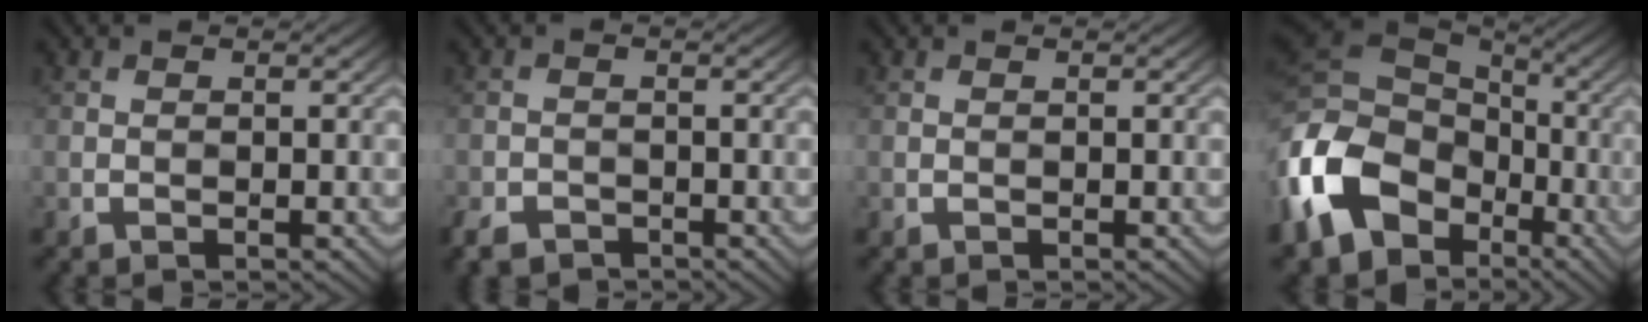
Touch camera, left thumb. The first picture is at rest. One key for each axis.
{"total": 3.2, "fx": -2.5, "fy": 1.7, "fz": 1.1, "tx": -0.023, "ty": -0.009, "tz": -0.053}
{"total": 0.0}
{"total": 16.3, "fx": -5.6, "fy": 12.2, "fz": 9.3, "tx": -0.254, "ty": -0.020, "tz": -0.113}